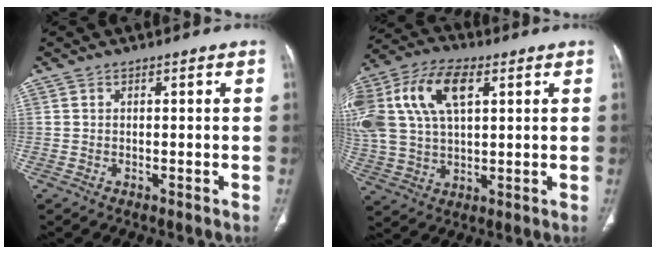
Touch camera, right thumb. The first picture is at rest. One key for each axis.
{"total": 20.3, "fx": 6.5, "fy": 11.4, "fz": 15.4, "tx": -0.347, "ty": 0.021, "tz": 0.121}